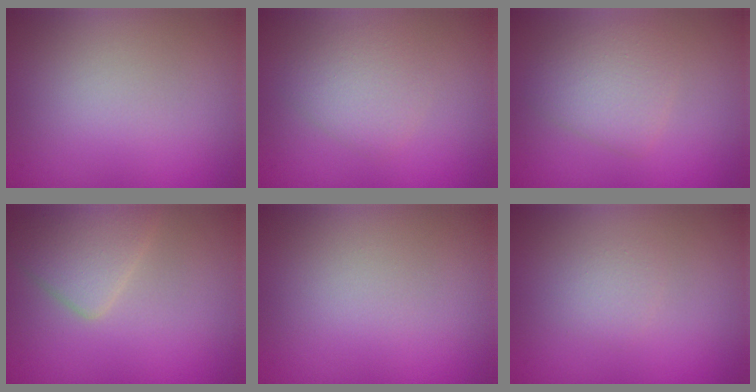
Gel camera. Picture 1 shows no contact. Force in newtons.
{"total": 2.4, "press": 2.4, "slide": 0.1}
{"total": 3.0, "press": 3.0, "slide": 0.0}
{"total": 3.5, "press": 3.5, "slide": 0.3}
{"total": 0.0}
{"total": 1.0, "press": 1.0, "slide": 0.0}